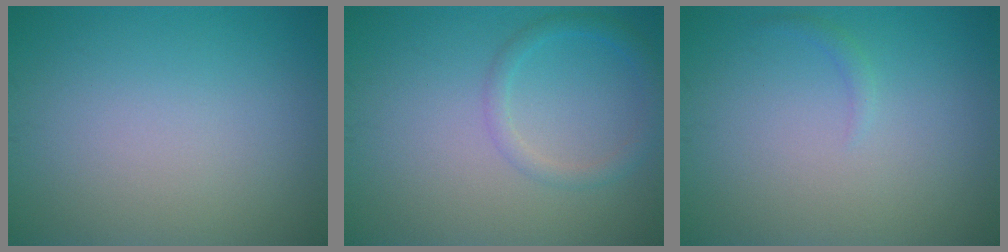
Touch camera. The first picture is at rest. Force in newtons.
{"total": 1.9, "press": 1.9, "slide": 0.2}
{"total": 0.7, "press": 0.7, "slide": 0.1}